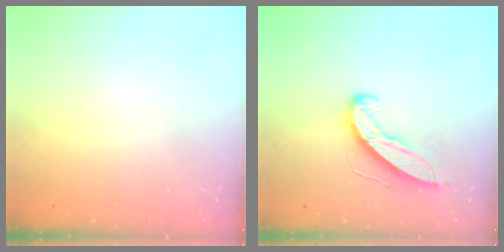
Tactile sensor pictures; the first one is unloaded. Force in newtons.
{"total": 10.5, "press": 10.5, "slide": 0.5}